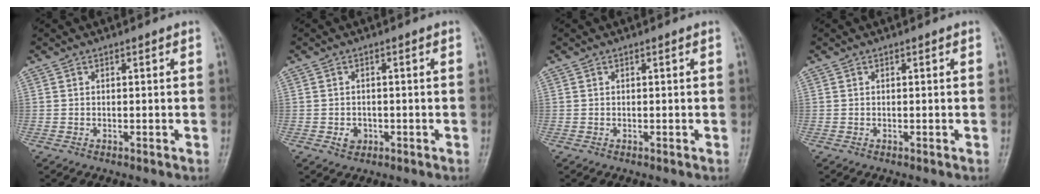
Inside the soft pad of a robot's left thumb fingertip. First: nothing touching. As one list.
[{"total": 2.3, "force": [-0.8, 2.0, 1.0], "torque": [-0.007, 0.003, -0.009]}, {"total": 0.0}, {"total": 0.0}]